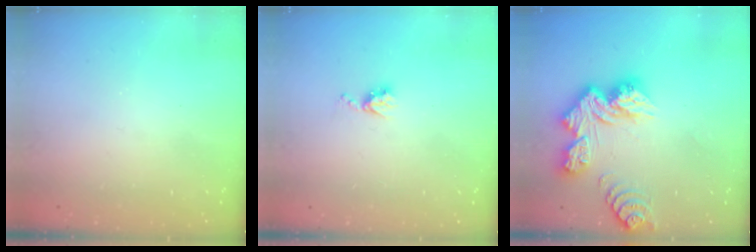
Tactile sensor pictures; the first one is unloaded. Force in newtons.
{"total": 5.2, "press": 5.2, "slide": 0.5}
{"total": 14.2, "press": 14.1, "slide": 1.6}